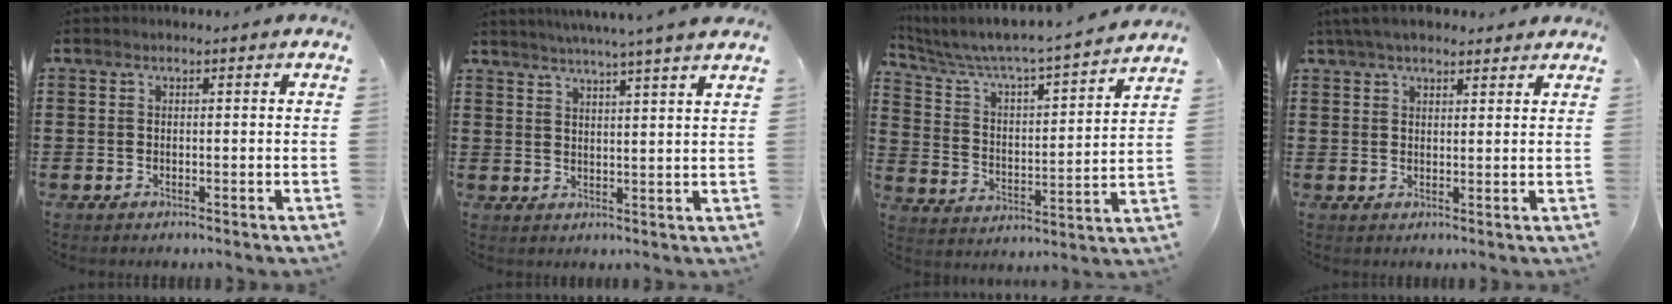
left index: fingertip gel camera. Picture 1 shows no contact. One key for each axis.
{"total": 4.1, "fx": 3.6, "fy": -1.1, "fz": 1.6, "tx": -0.042, "ty": -0.017, "tz": 0.060}
{"total": 4.1, "fx": 3.8, "fy": 0.3, "fz": 1.5, "tx": -0.053, "ty": -0.038, "tz": 0.052}
{"total": 4.1, "fx": 3.6, "fy": 1.0, "fz": 1.8, "tx": -0.044, "ty": -0.002, "tz": 0.067}